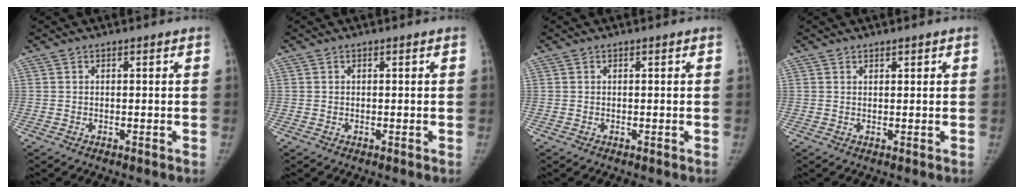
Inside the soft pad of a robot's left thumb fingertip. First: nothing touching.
{"total": 0.0}
{"total": 0.0}
{"total": 0.7, "force": [0.7, 0.3, 0.2], "torque": [0.004, -0.004, 0.009]}